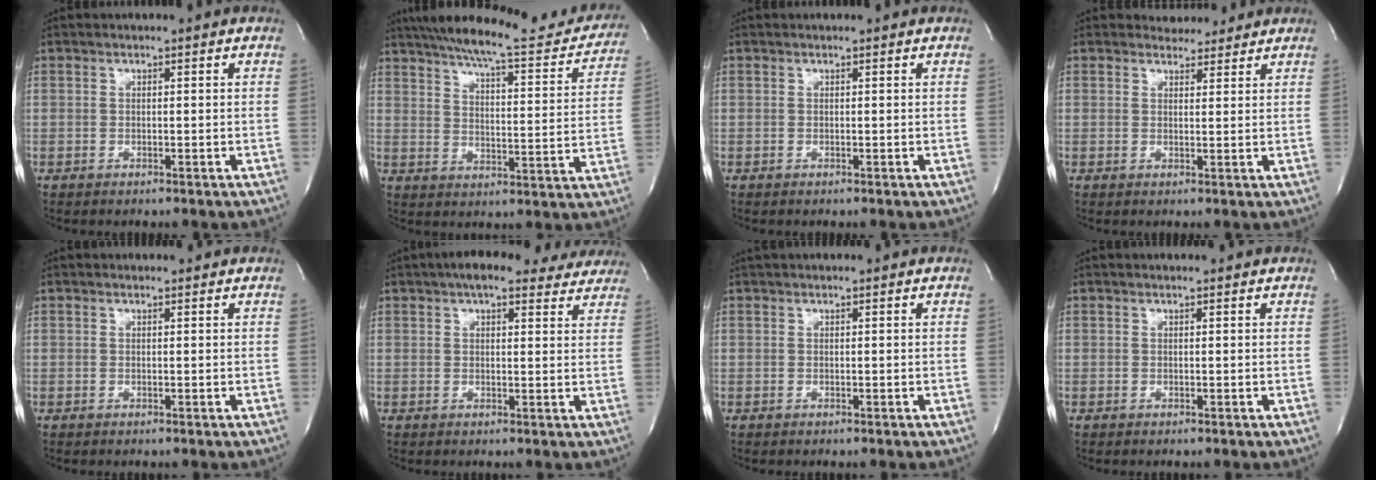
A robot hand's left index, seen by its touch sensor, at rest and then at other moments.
{"total": 22.9, "force": [20.5, 3.4, 9.5], "torque": [-0.147, -0.031, 0.263]}
{"total": 0.0}
{"total": 3.0, "force": [2.8, 1.1, 0.0], "torque": [-0.003, 0.002, 0.039]}
{"total": 0.7, "force": [0.7, 0.2, 0.0], "torque": [-0.008, 0.004, 0.009]}
{"total": 12.9, "force": [11.0, 4.0, 5.5], "torque": [-0.058, 0.033, 0.129]}
{"total": 2.4, "force": [2.1, 0.4, 1.1], "torque": [-0.017, 0.032, 0.032]}
{"total": 1.0, "force": [0.9, 0.1, 0.2], "torque": [-0.010, 0.005, 0.012]}